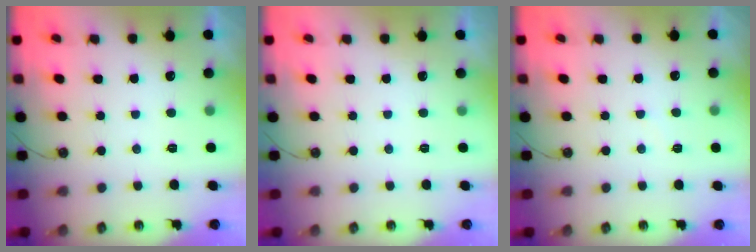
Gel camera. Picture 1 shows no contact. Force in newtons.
{"total": 0.0}
{"total": 2.7, "press": 2.6, "slide": 0.4}